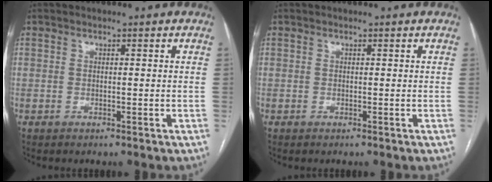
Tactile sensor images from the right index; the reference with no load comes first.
{"total": 0.0}